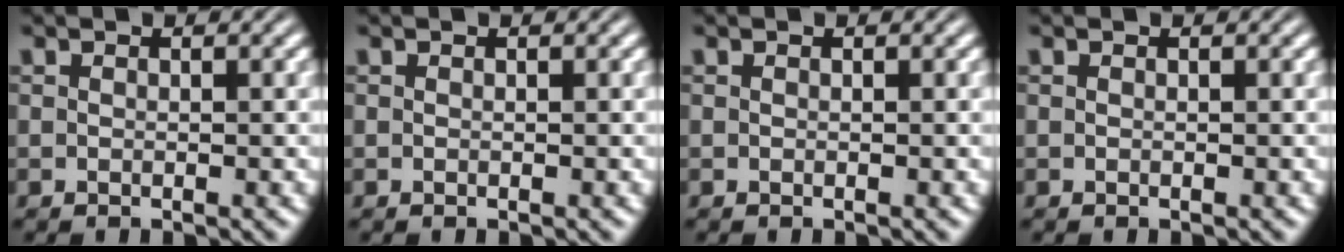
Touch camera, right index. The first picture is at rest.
{"total": 0.0}
{"total": 0.0}
{"total": 0.0}